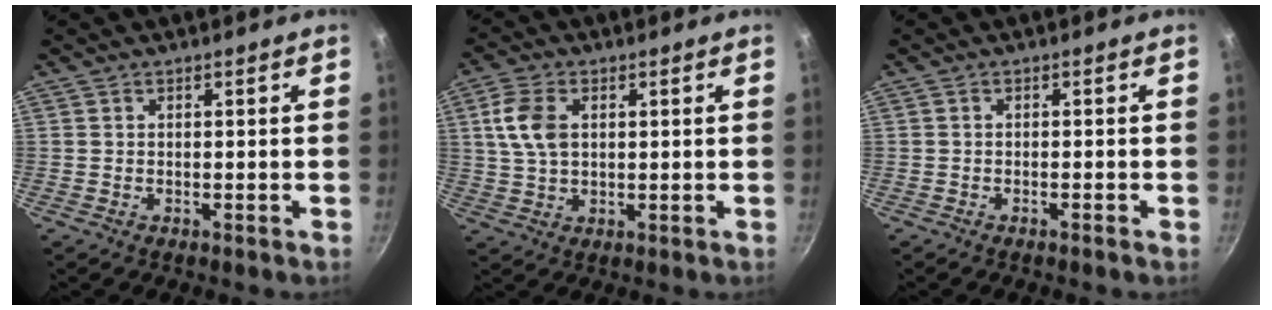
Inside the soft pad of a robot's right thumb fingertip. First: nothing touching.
{"total": 7.4, "force": [1.8, 4.7, 5.4], "torque": [-0.100, 0.002, 0.035]}
{"total": 0.8, "force": [-0.6, 0.0, 0.5], "torque": [-0.018, 0.006, -0.011]}